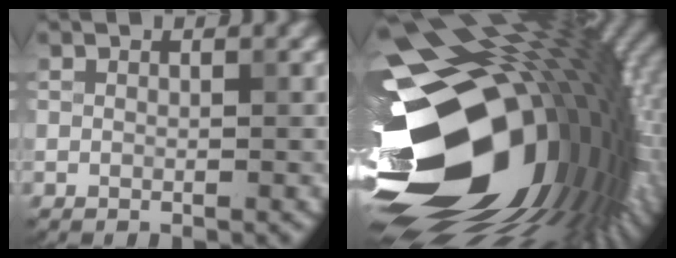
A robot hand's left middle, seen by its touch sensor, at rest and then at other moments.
{"total": 20.9, "force": [-2.9, 12.8, 16.3], "torque": [-0.278, -0.037, -0.056]}